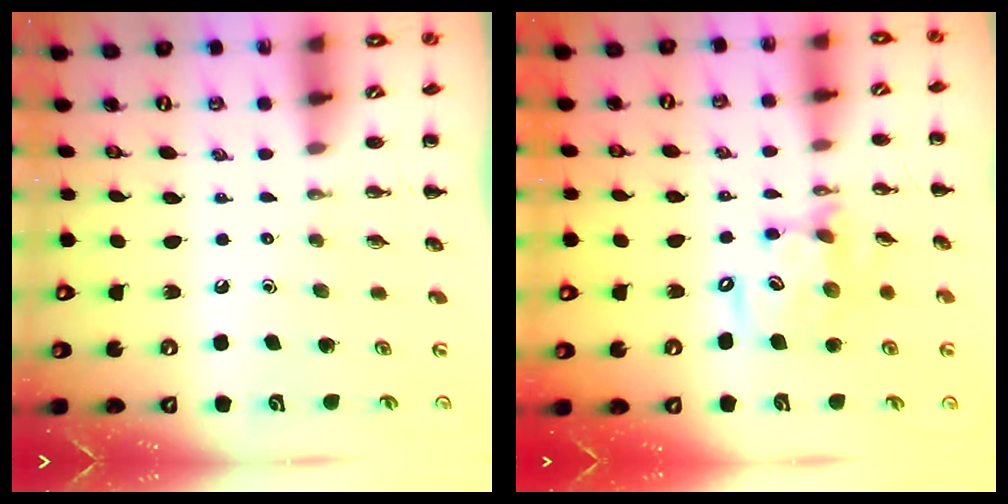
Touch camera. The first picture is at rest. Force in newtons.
{"total": 14.0, "press": 13.6, "slide": 3.4}